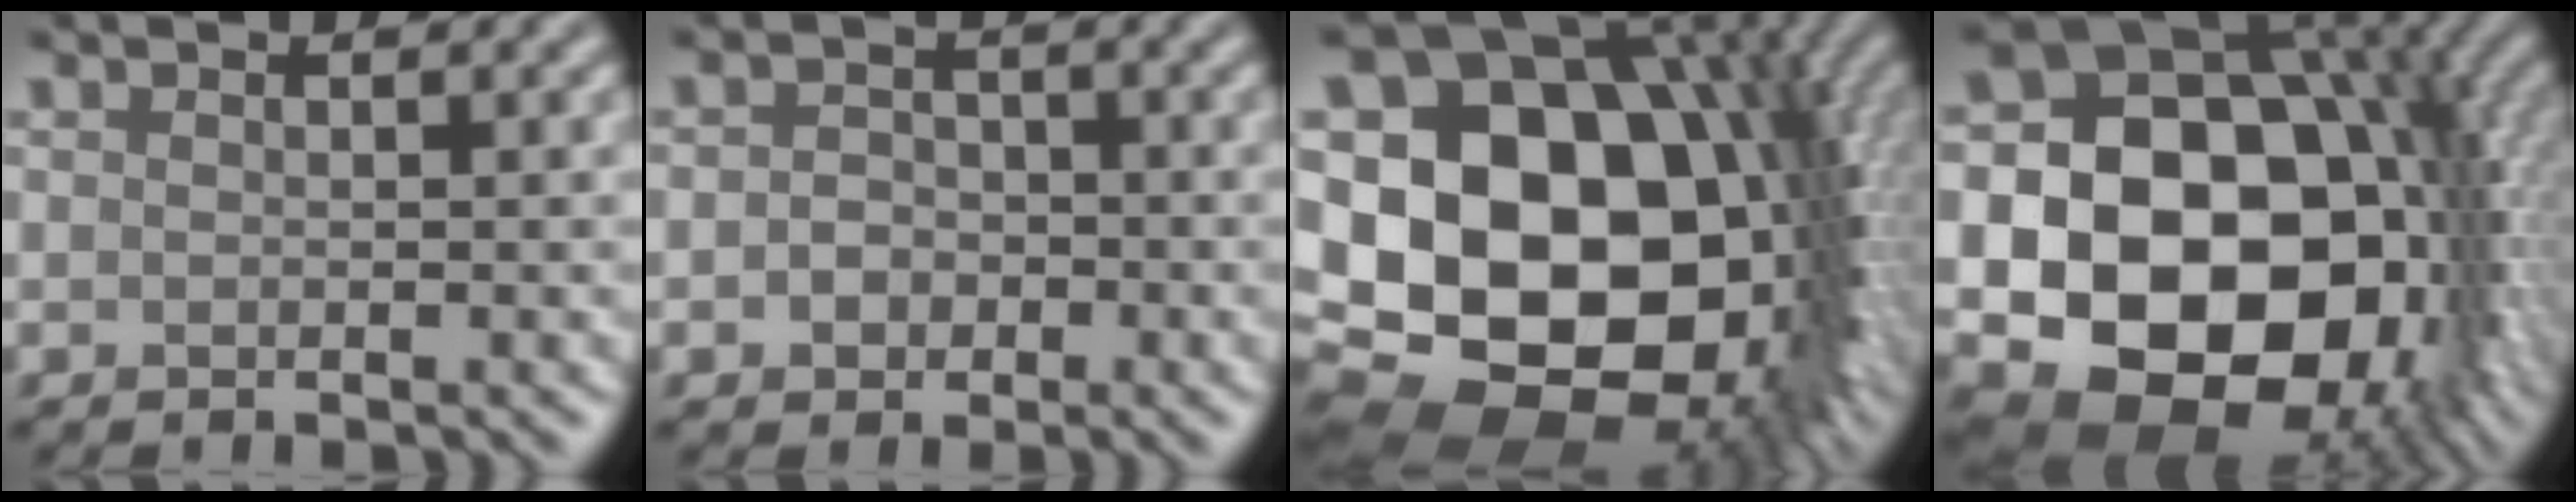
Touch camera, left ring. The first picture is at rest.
{"total": 2.2, "force": [-0.6, 1.9, 0.9], "torque": [-0.001, -0.001, -0.021]}
{"total": 22.3, "force": [-0.1, 16.5, 15.1], "torque": [-0.243, 0.000, 0.001]}
{"total": 19.5, "force": [-2.2, 14.9, 12.4], "torque": [-0.168, -0.029, -0.039]}